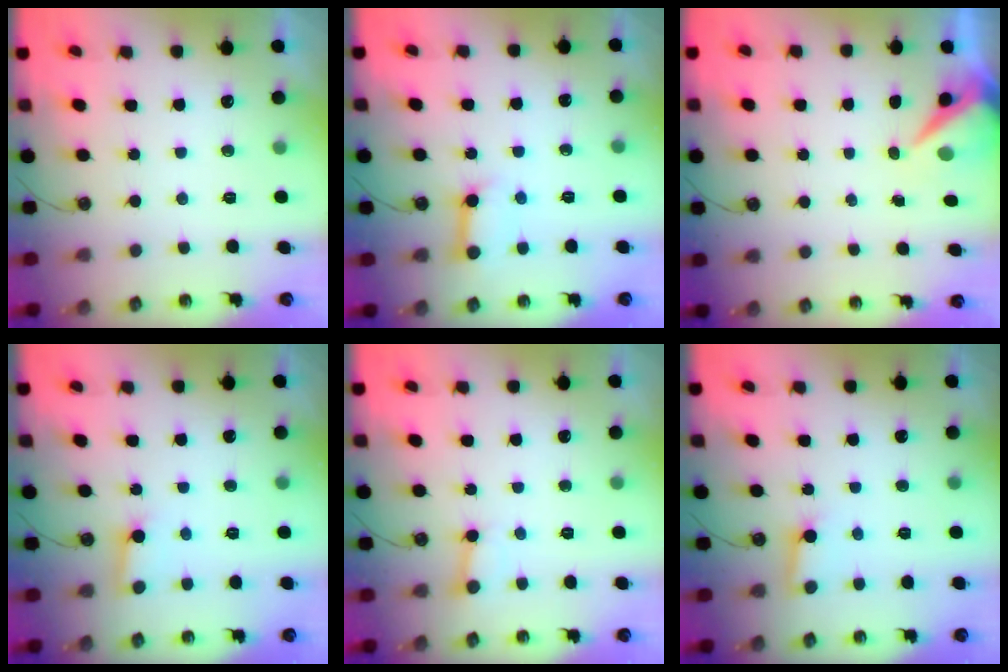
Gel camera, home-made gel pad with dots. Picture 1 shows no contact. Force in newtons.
{"total": 8.6, "press": 8.5, "slide": 1.0}
{"total": 7.0, "press": 7.0, "slide": 0.7}
{"total": 2.6, "press": 2.6, "slide": 0.4}
{"total": 2.3, "press": 2.3, "slide": 0.1}
{"total": 3.6, "press": 3.6, "slide": 0.3}